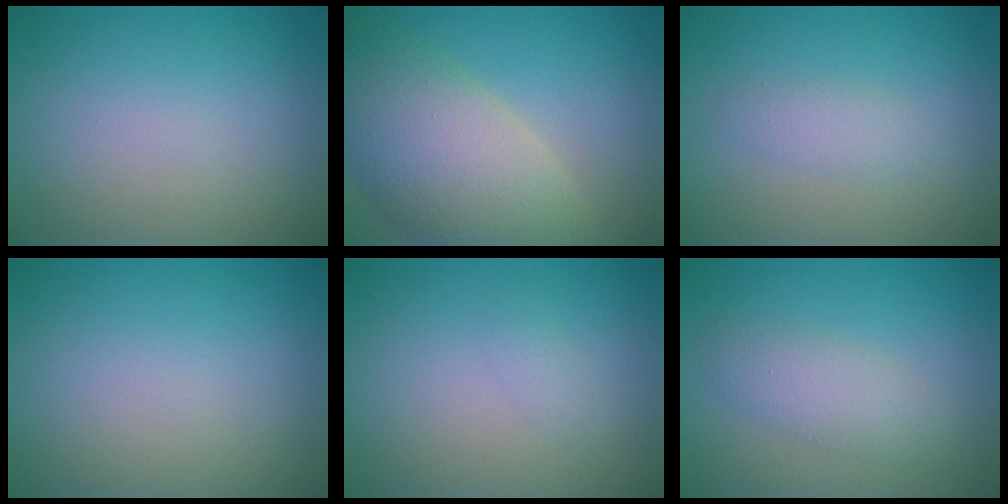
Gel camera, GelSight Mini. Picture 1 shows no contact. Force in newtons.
{"total": 10.7, "press": 10.7, "slide": 0.8}
{"total": 1.6, "press": 1.6, "slide": 0.1}
{"total": 0.0}
{"total": 0.9, "press": 0.9, "slide": 0.1}
{"total": 2.8, "press": 2.8, "slide": 0.0}